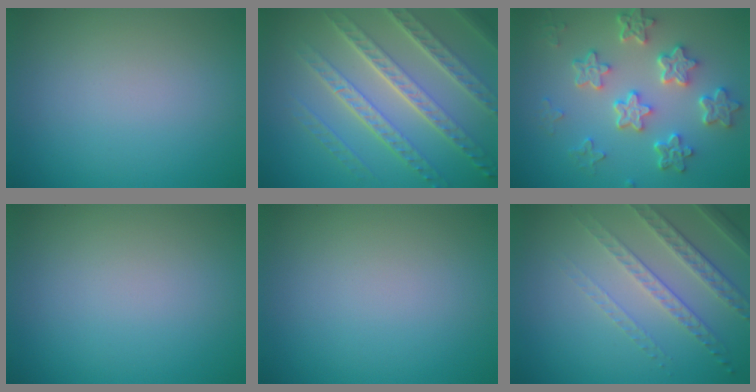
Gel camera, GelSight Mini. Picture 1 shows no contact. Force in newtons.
{"total": 7.5, "press": 5.3, "slide": 5.3}
{"total": 5.9, "press": 4.6, "slide": 3.7}
{"total": 0.0}
{"total": 0.0}
{"total": 4.7, "press": 3.1, "slide": 3.4}